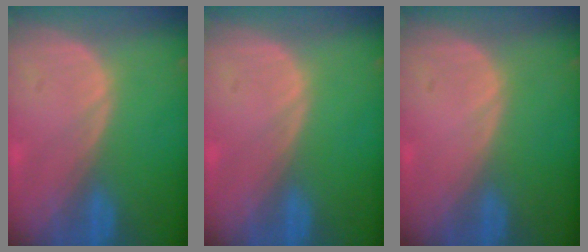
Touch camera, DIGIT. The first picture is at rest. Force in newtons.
{"total": 0.0}
{"total": 0.0}